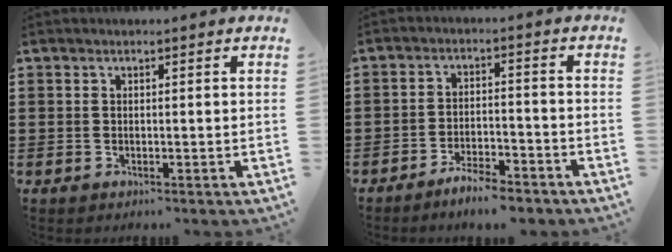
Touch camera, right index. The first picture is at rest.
{"total": 4.8, "force": [-4.6, 0.2, 1.5], "torque": [-0.034, -0.001, -0.090]}